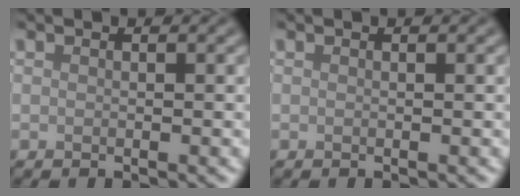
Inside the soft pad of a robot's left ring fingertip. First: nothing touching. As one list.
[{"total": 0.0}]